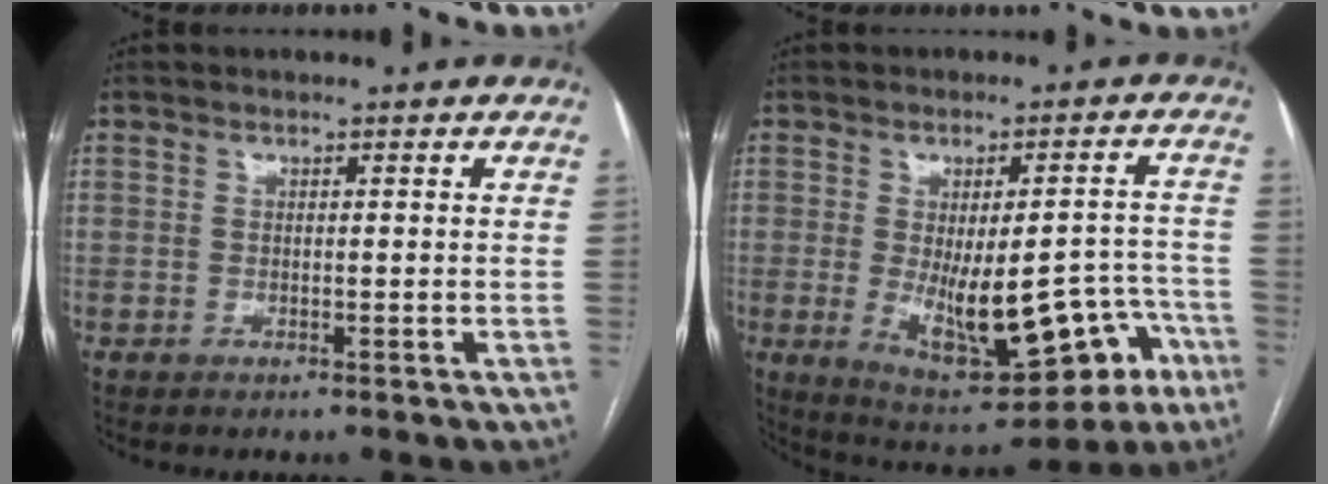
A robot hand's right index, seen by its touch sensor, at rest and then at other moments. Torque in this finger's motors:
{"motor_torque": [1.99, -0.15, 0.40, 0.11]}